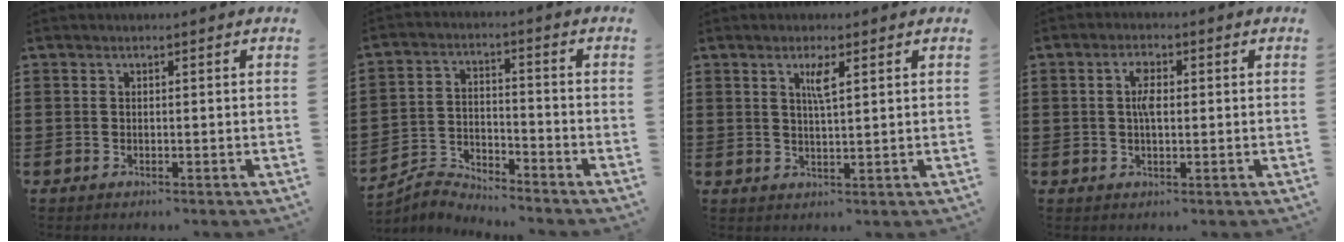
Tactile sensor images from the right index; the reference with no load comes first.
{"total": 4.2, "force": [-4.1, 0.5, -0.3], "torque": [-0.011, 0.003, -0.091]}
{"total": 2.6, "force": [1.2, 0.3, 2.3], "torque": [-0.041, -0.002, 0.017]}
{"total": 3.4, "force": [0.4, 1.4, 3.1], "torque": [-0.063, 0.007, 0.004]}